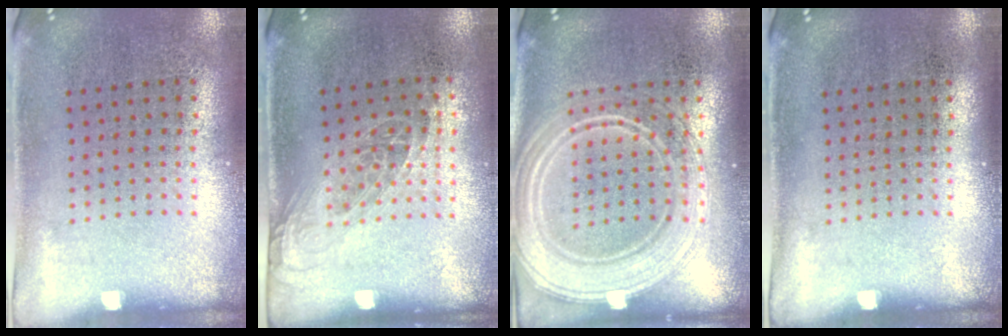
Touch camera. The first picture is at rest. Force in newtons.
{"total": 1.1, "press": 0.9, "slide": 0.6}
{"total": 3.8, "press": 3.8, "slide": 0.6}
{"total": 0.0}